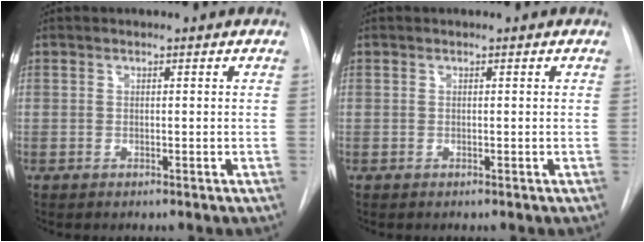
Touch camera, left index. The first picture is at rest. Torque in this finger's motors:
{"motor_torque": [-0.04, 0.05, 0.07, 0.00]}